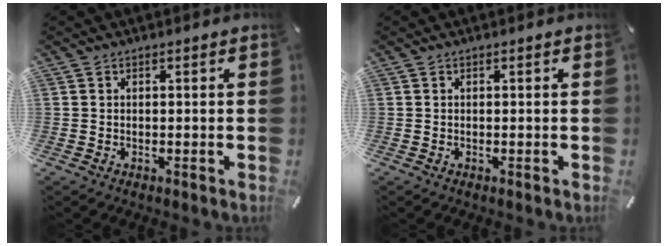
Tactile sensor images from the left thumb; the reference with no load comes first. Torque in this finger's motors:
{"motor_torque": [0.00, 0.00, 0.00, 0.00, 0.00]}